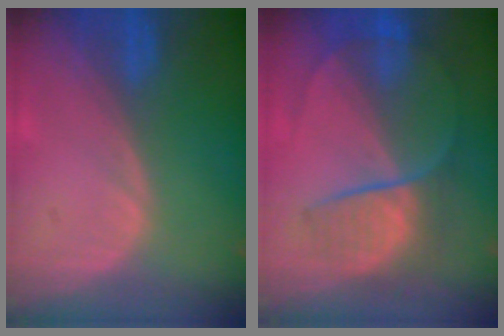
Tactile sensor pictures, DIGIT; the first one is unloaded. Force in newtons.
{"total": 6.9, "press": 6.6, "slide": 1.7}